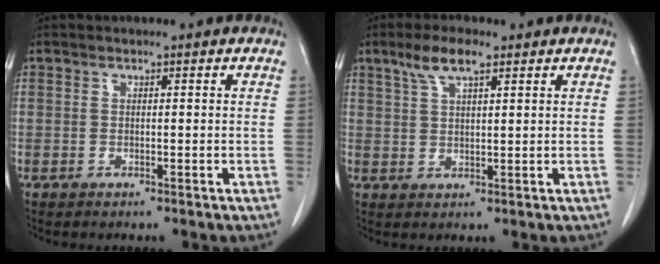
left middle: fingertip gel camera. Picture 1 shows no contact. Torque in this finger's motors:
{"motor_torque": [0.49, -0.30, 0.07, 0.03]}